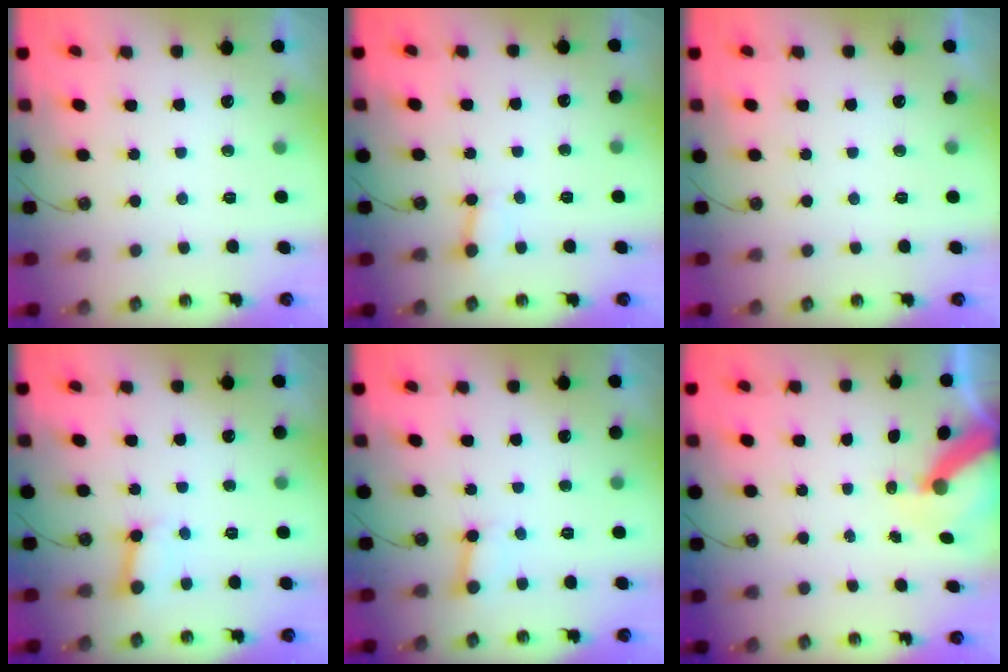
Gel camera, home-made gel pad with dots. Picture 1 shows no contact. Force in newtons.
{"total": 2.5, "press": 2.5, "slide": 0.2}
{"total": 0.0}
{"total": 3.6, "press": 3.6, "slide": 0.3}
{"total": 2.8, "press": 2.8, "slide": 0.5}
{"total": 7.9, "press": 7.8, "slide": 1.0}